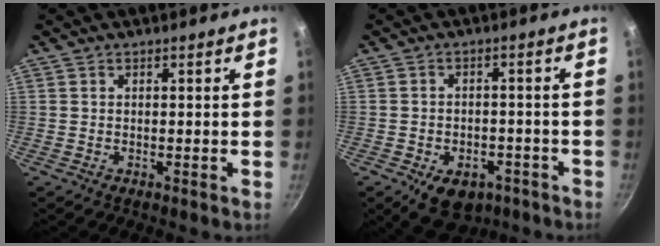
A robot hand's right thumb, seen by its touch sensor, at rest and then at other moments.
{"total": 9.0, "force": [-5.0, 5.8, 4.8], "torque": [-0.052, 0.022, -0.066]}